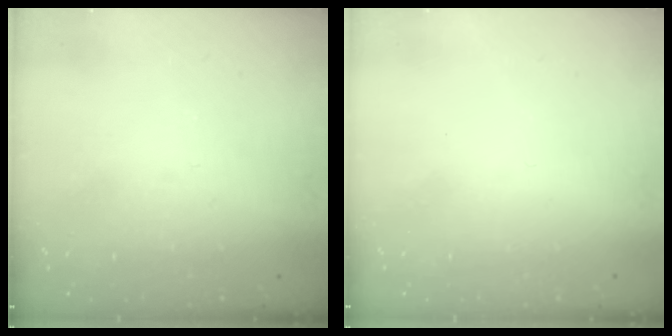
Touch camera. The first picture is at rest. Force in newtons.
{"total": 1.6, "press": 1.6, "slide": 0.1}